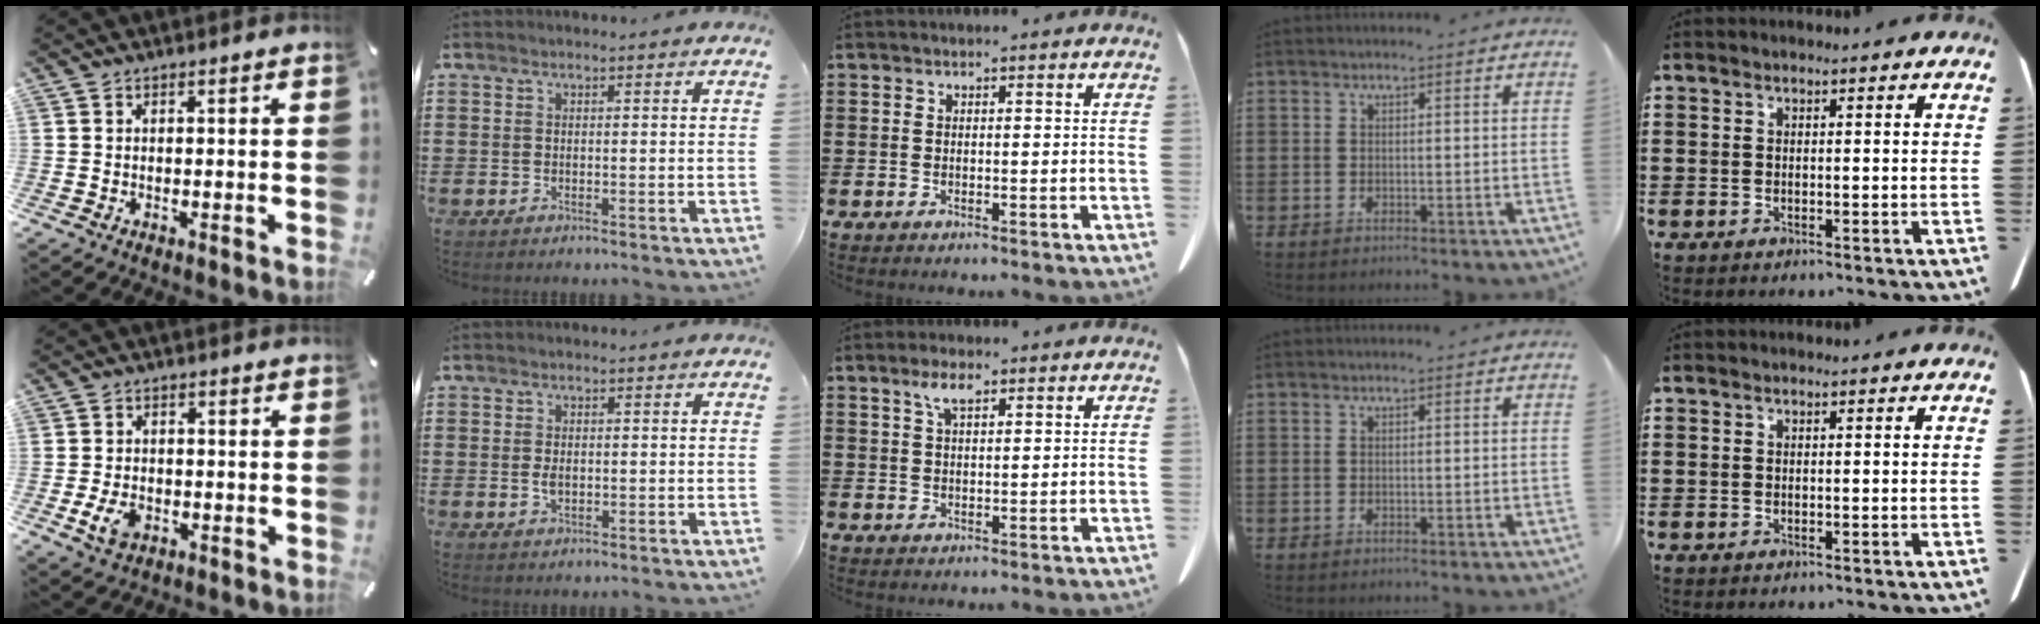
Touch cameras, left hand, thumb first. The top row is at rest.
{"thumb": {"total": 5.1, "force": [-1.7, 3.7, 3.1], "torque": [-0.078, 0.001, -0.034]}, "index": {"total": 1.9, "force": [-0.1, 0.9, 1.6], "torque": [-0.040, -0.002, -0.004]}, "middle": {"total": 3.7, "force": [2.1, 1.1, 2.9], "torque": [-0.063, 0.005, 0.037]}}